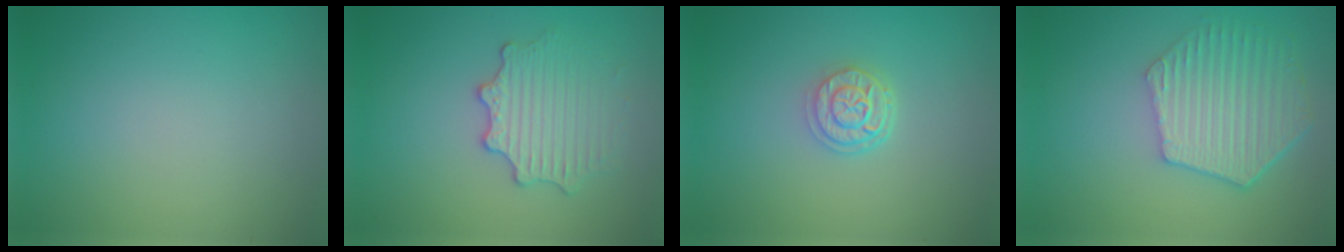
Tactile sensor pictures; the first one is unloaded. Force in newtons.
{"total": 2.9, "press": 2.8, "slide": 0.9}
{"total": 2.7, "press": 2.2, "slide": 1.6}
{"total": 6.4, "press": 5.0, "slide": 4.0}